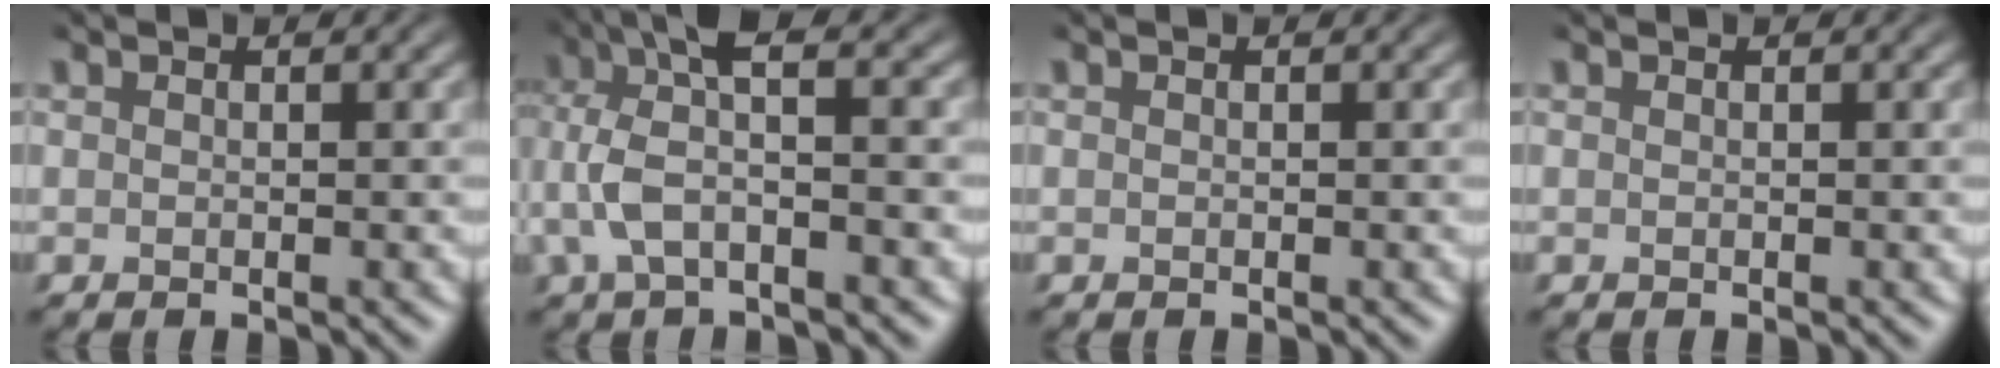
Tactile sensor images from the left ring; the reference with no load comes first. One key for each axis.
{"total": 5.1, "fx": 0.0, "fy": 1.8, "fz": 4.7, "tx": -0.110, "ty": 0.016, "tz": -0.010}
{"total": 0.0}
{"total": 0.0}